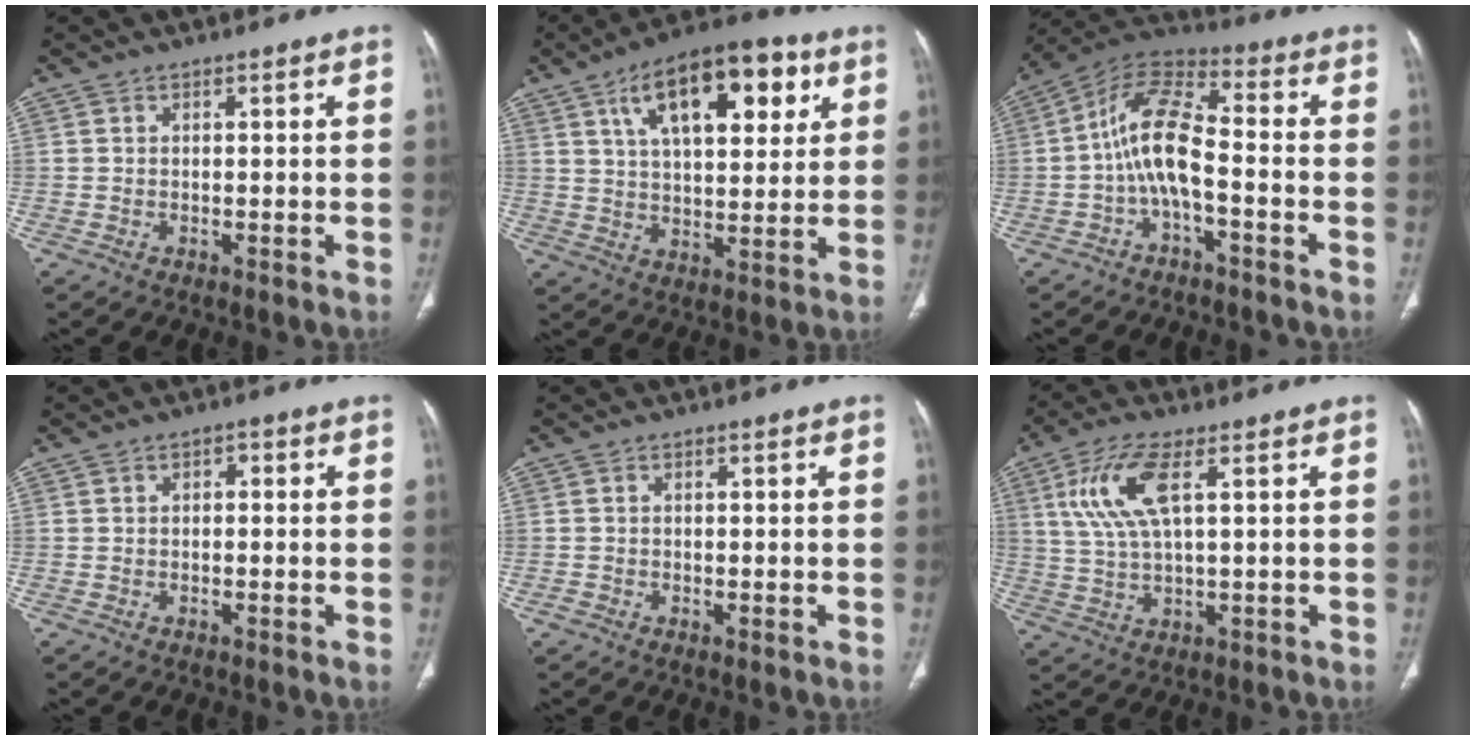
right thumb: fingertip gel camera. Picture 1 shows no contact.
{"total": 18.6, "force": [7.8, 8.6, 14.5], "torque": [-0.187, -0.009, 0.121]}
{"total": 11.0, "force": [-2.5, 4.2, 9.9], "torque": [-0.194, 0.050, -0.055]}
{"total": 1.3, "force": [0.1, 0.9, 0.9], "torque": [-0.003, 0.004, -0.005]}
{"total": 0.7, "force": [-0.3, 0.4, 0.4], "torque": [-0.006, -0.001, -0.006]}
{"total": 9.7, "force": [3.3, 3.2, 8.5], "torque": [-0.197, -0.001, 0.072]}